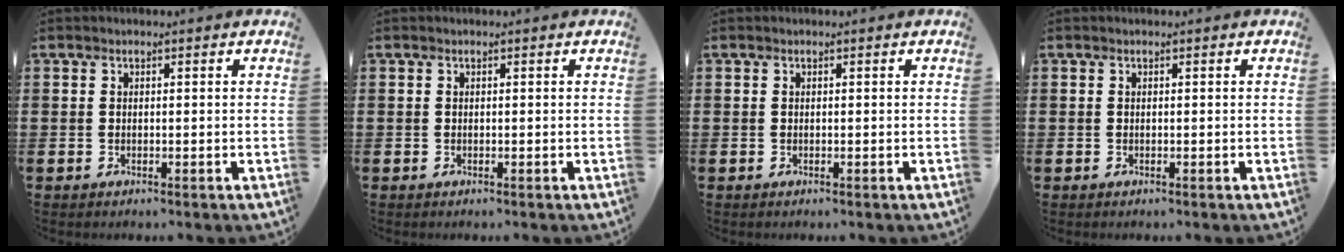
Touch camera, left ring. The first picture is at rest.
{"total": 0.0}
{"total": 0.0}
{"total": 0.0}